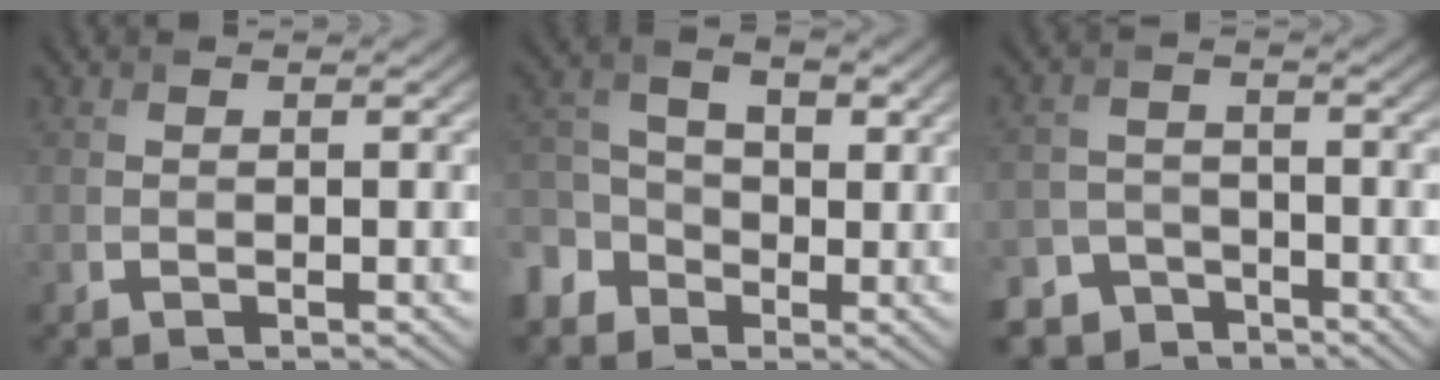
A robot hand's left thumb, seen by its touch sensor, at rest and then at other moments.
{"total": 6.5, "force": [-2.5, 5.0, 3.2], "torque": [-0.079, 0.001, -0.063]}
{"total": 6.8, "force": [-5.3, 4.2, 0.9], "torque": [-0.017, -0.011, -0.094]}